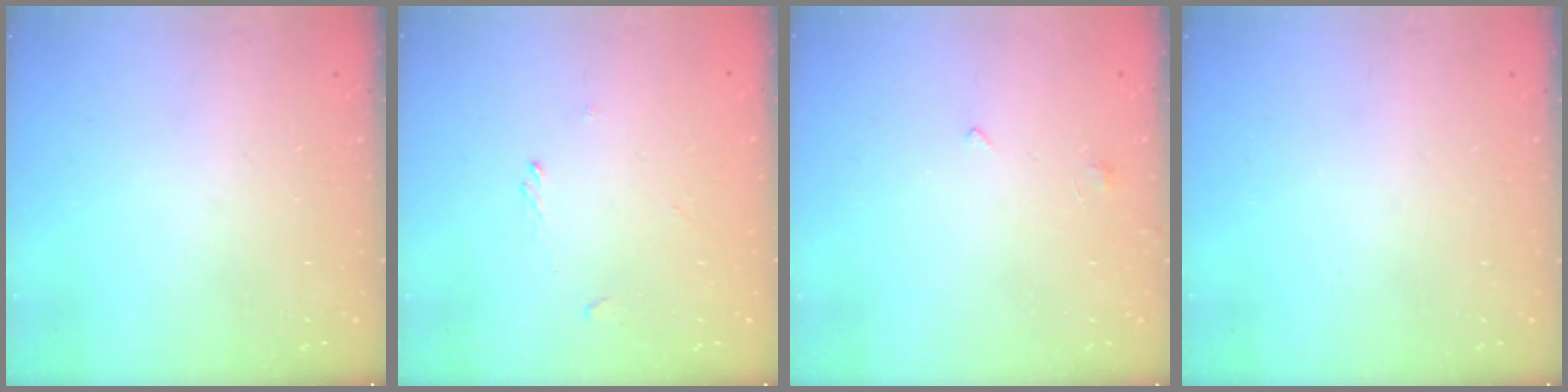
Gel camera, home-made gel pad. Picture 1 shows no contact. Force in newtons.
{"total": 0.7, "press": 0.5, "slide": 0.4}
{"total": 0.9, "press": 0.8, "slide": 0.4}
{"total": 0.0}